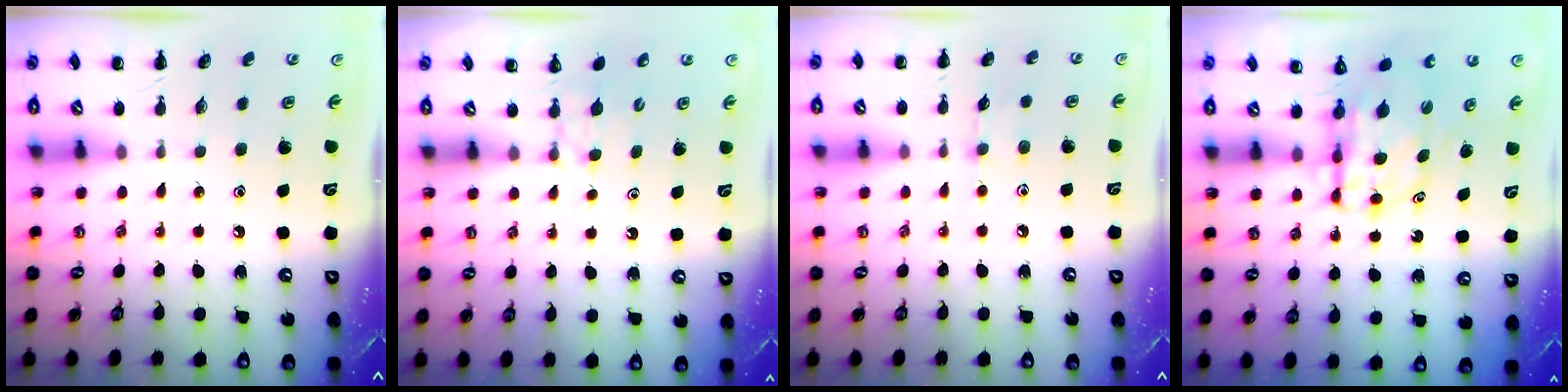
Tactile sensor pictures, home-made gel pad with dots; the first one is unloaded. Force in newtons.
{"total": 2.6, "press": 2.4, "slide": 1.1}
{"total": 3.2, "press": 3.1, "slide": 1.0}
{"total": 6.7, "press": 6.6, "slide": 0.9}